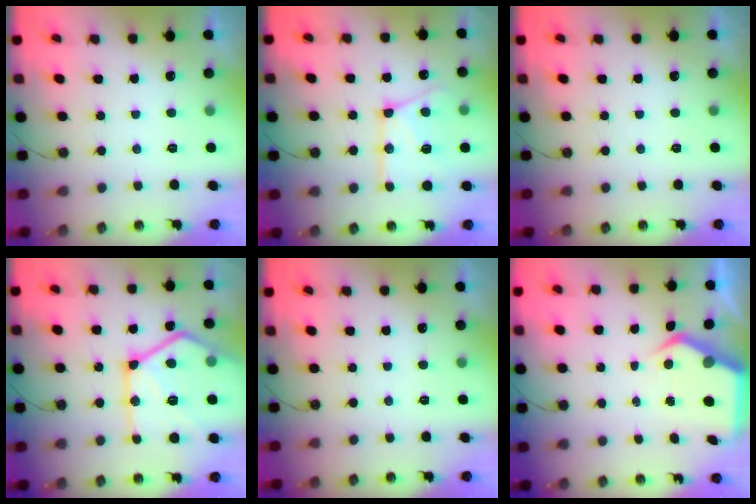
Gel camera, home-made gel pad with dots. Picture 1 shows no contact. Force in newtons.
{"total": 16.3, "press": 16.2, "slide": 1.7}
{"total": 0.0}
{"total": 27.0, "press": 26.8, "slide": 3.2}
{"total": 0.0}
{"total": 5.7, "press": 5.7, "slide": 0.6}